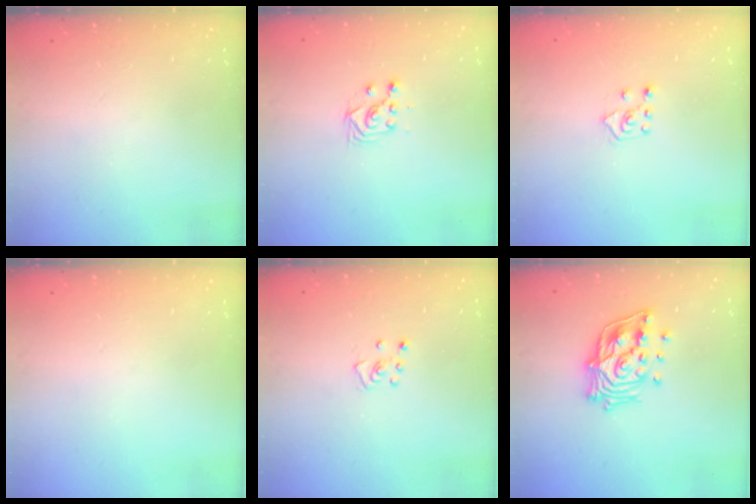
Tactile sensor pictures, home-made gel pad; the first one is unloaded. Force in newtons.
{"total": 4.4, "press": 4.4, "slide": 0.7}
{"total": 5.0, "press": 4.9, "slide": 0.8}
{"total": 0.0}
{"total": 4.0, "press": 4.0, "slide": 0.4}
{"total": 16.0, "press": 15.9, "slide": 2.3}